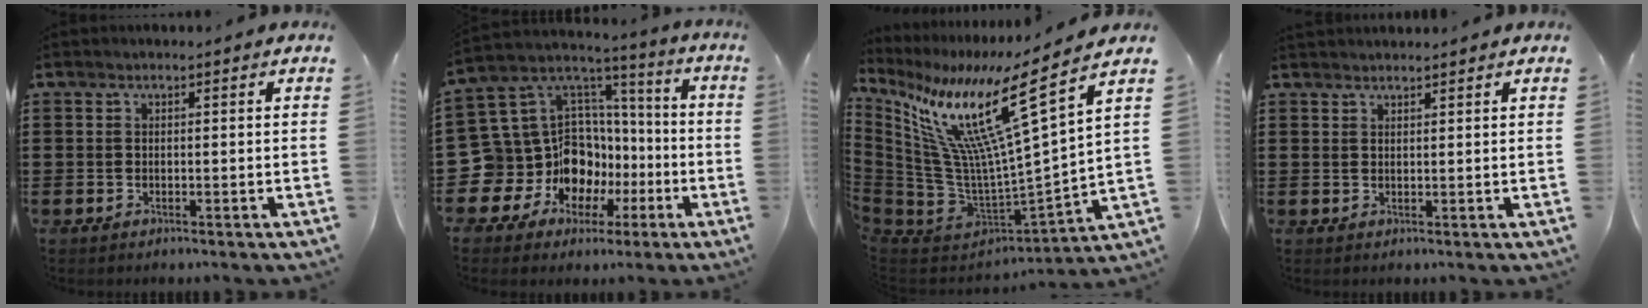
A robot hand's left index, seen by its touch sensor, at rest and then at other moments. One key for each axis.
{"total": 13.8, "fx": -4.3, "fy": 12.3, "fz": 4.4, "tx": -0.129, "ty": -0.025, "tz": -0.044}
{"total": 16.3, "fx": 9.8, "fy": 2.0, "fz": 12.9, "tx": -0.268, "ty": -0.072, "tz": 0.152}
{"total": 1.3, "fx": 1.3, "fy": 0.0, "fz": 0.1, "tx": -0.004, "ty": -0.001, "tz": 0.026}